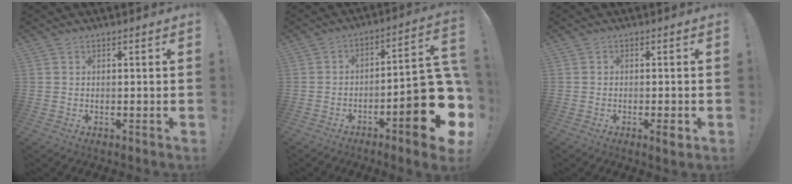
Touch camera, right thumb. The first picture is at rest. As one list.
[{"total": 18.9, "force": [-7.2, 5.7, 16.6], "torque": [-0.200, 0.041, -0.106]}, {"total": 2.4, "force": [-1.4, 1.1, 1.6], "torque": [-0.019, 0.008, -0.023]}]